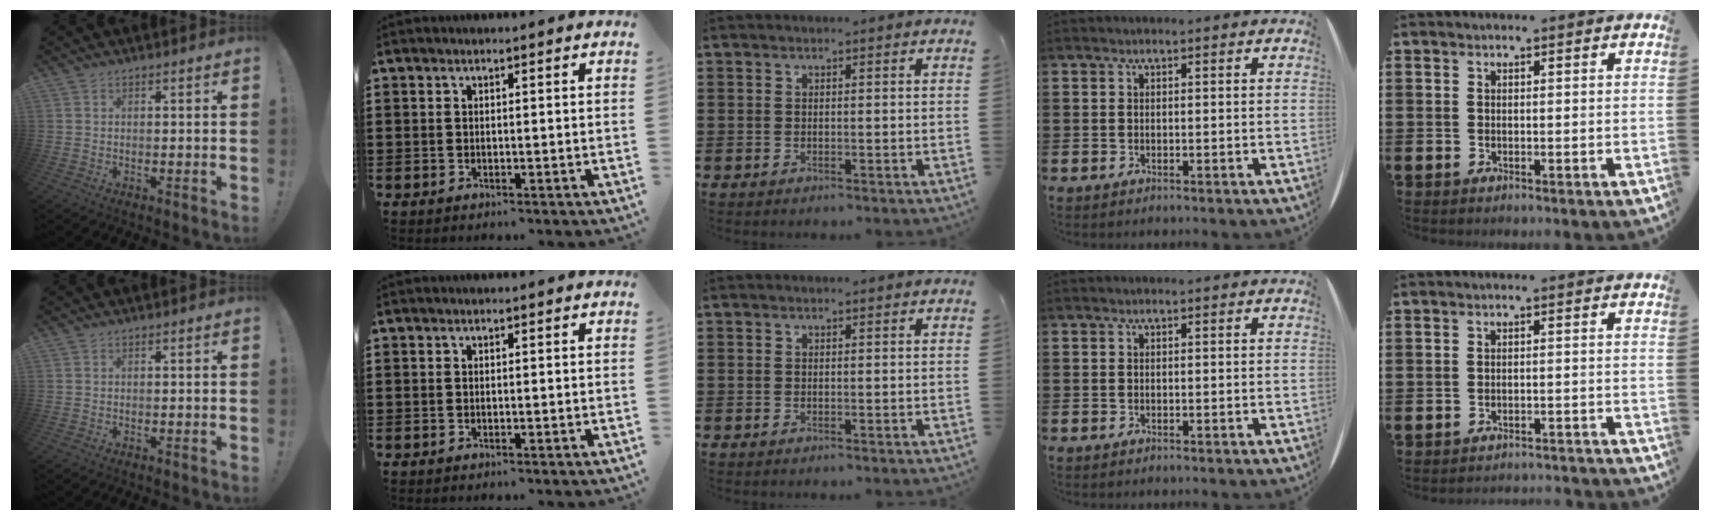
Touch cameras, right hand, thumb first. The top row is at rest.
{"little": {"total": 1.6, "force": [-1.6, -0.1, -0.1], "torque": [-0.003, 0.005, -0.034]}}